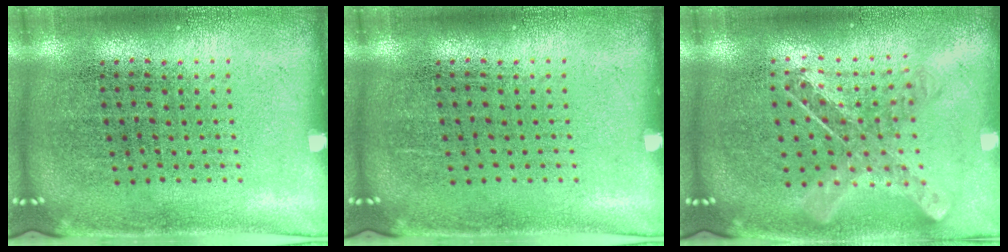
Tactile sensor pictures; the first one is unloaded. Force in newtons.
{"total": 0.0}
{"total": 1.0, "press": 0.9, "slide": 0.1}